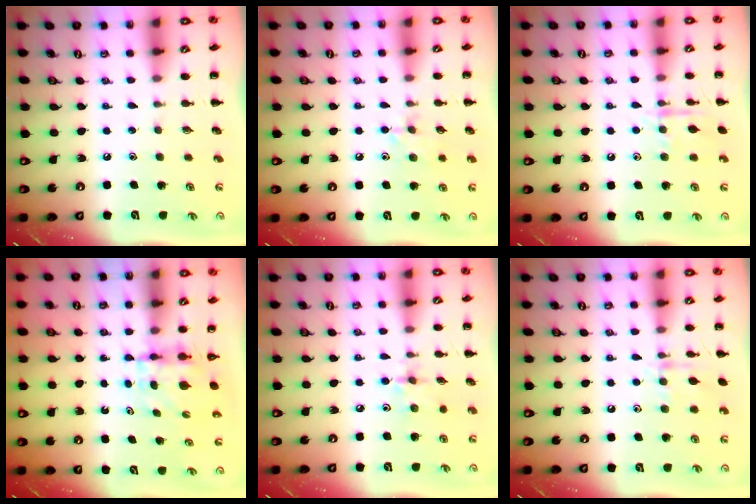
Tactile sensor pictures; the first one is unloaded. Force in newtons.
{"total": 7.5, "press": 7.2, "slide": 2.0}
{"total": 9.6, "press": 9.6, "slide": 0.6}
{"total": 4.0, "press": 3.9, "slide": 0.3}
{"total": 2.9, "press": 2.9, "slide": 0.5}
{"total": 7.6, "press": 7.5, "slide": 1.5}